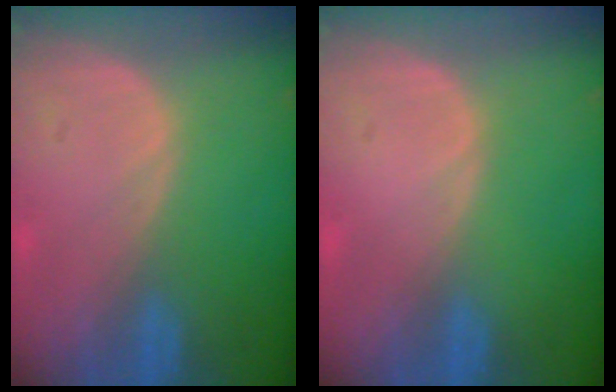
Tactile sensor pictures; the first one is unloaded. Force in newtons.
{"total": 0.0}